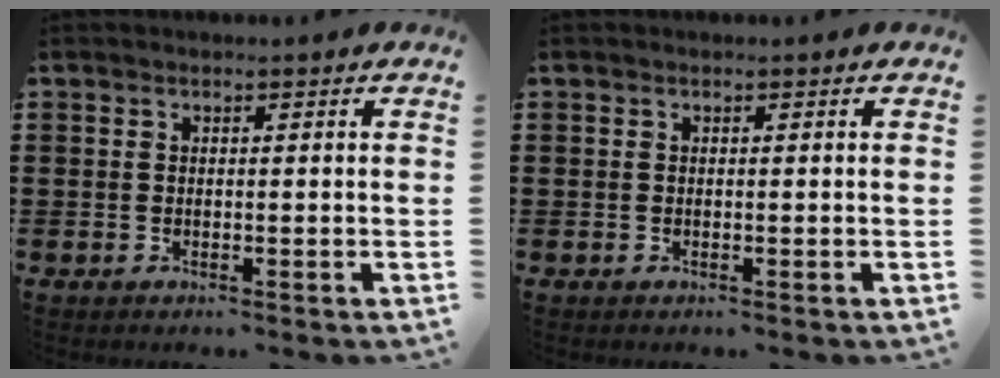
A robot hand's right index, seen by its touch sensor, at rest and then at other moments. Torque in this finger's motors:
{"motor_torque": [0.04, 0.36, 0.00, 0.00]}